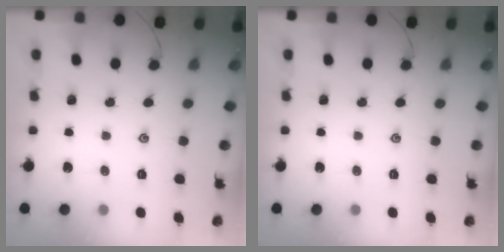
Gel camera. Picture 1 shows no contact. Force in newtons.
{"total": 0.0}